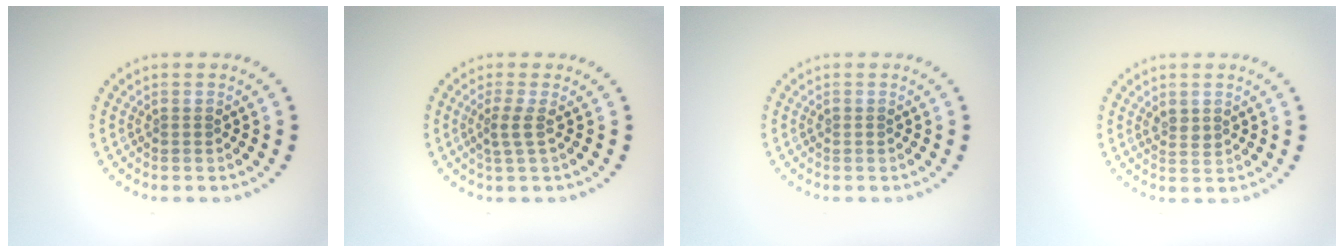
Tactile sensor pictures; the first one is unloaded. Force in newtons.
{"total": 1.8, "press": 1.3, "slide": 1.2}
{"total": 0.6, "press": 0.6, "slide": 0.1}
{"total": 1.4, "press": 1.3, "slide": 0.5}